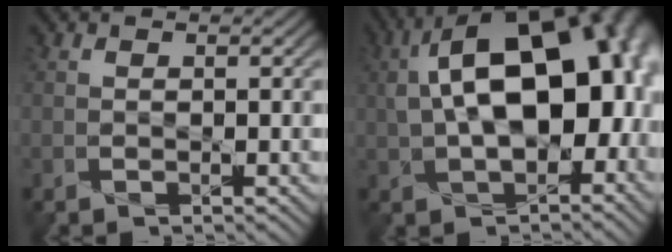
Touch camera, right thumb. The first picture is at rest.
{"total": 17.1, "force": [2.3, 9.4, 14.0], "torque": [-0.201, 0.001, 0.047]}